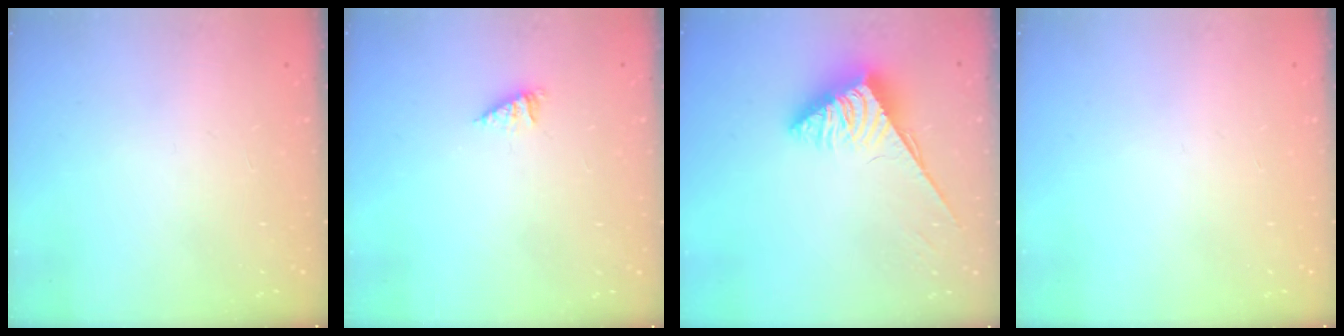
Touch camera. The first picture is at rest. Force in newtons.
{"total": 1.4, "press": 1.4, "slide": 0.2}
{"total": 3.7, "press": 3.7, "slide": 0.6}
{"total": 0.0}